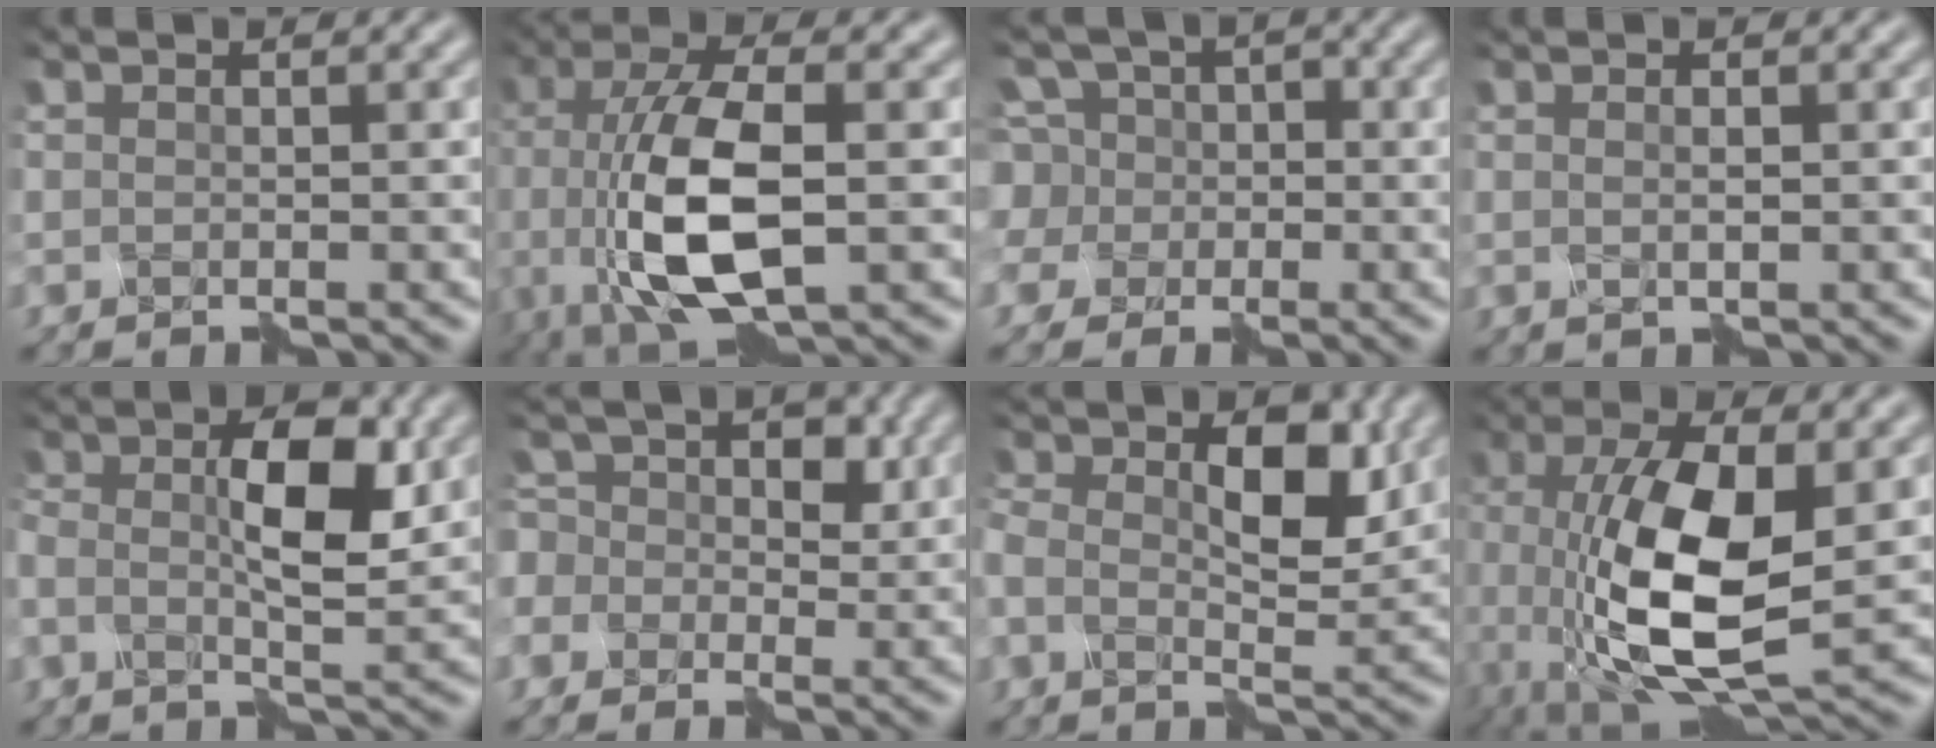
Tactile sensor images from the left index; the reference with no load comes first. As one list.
[{"total": 8.5, "force": [-1.0, 2.9, 7.9], "torque": [-0.167, 0.002, -0.016]}, {"total": 6.8, "force": [0.5, 6.5, 1.6], "torque": [-0.075, 0.041, -0.022]}, {"total": 0.9, "force": [0.5, -0.2, 0.7], "torque": [-0.003, 0.000, 0.000]}, {"total": 6.1, "force": [0.4, 2.1, 5.7], "torque": [-0.109, 0.011, 0.003]}, {"total": 6.3, "force": [0.0, 5.4, 3.3], "torque": [-0.076, 0.029, -0.022]}, {"total": 8.1, "force": [1.2, 4.1, 6.8], "torque": [-0.125, 0.013, 0.010]}, {"total": 10.3, "force": [-0.4, 4.0, 9.5], "torque": [-0.200, -0.008, -0.002]}]